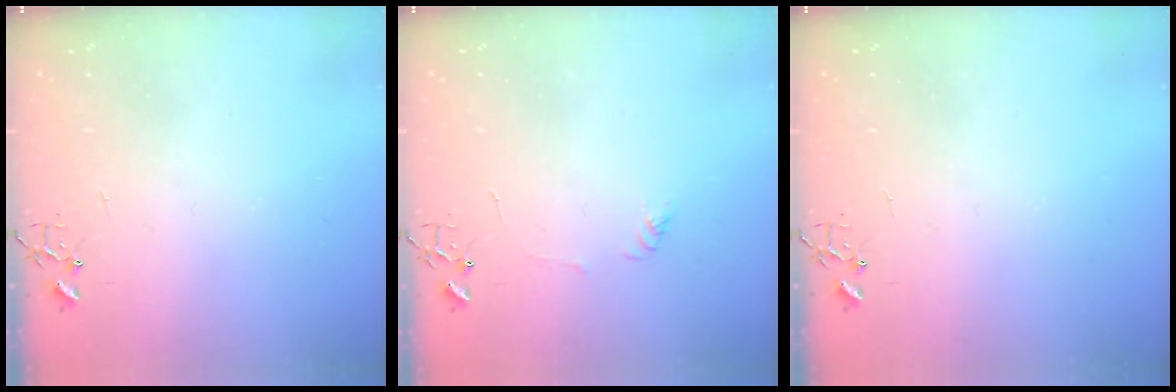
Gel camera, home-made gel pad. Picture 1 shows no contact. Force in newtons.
{"total": 3.7, "press": 3.7, "slide": 0.5}
{"total": 0.0}